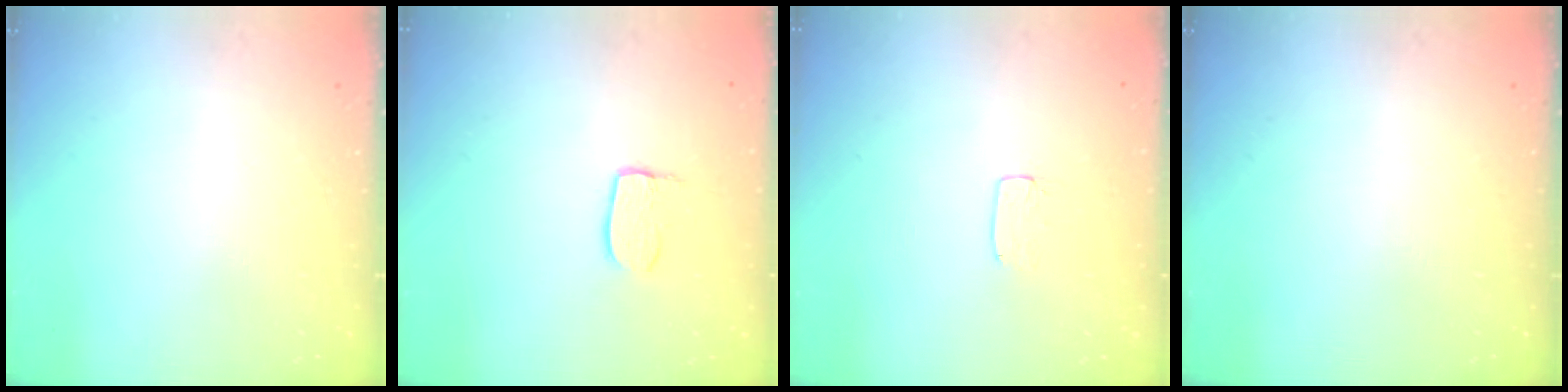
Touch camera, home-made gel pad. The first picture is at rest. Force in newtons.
{"total": 5.9, "press": 5.9, "slide": 0.2}
{"total": 3.7, "press": 3.6, "slide": 0.2}
{"total": 0.0}